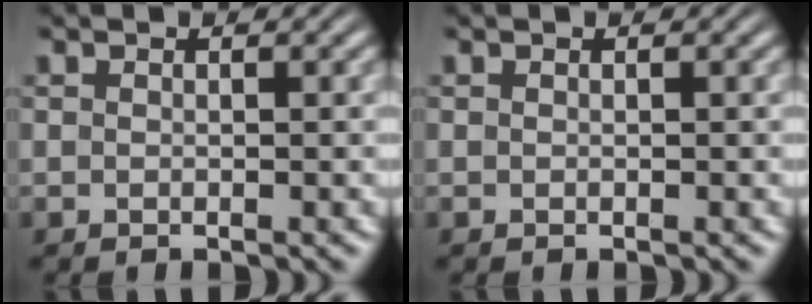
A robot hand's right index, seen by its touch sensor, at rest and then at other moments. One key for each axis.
{"total": 0.0}